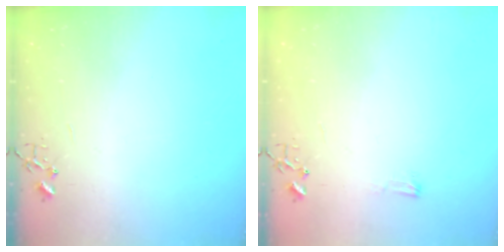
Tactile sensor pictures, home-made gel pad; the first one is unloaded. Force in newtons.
{"total": 4.1, "press": 4.1, "slide": 0.6}